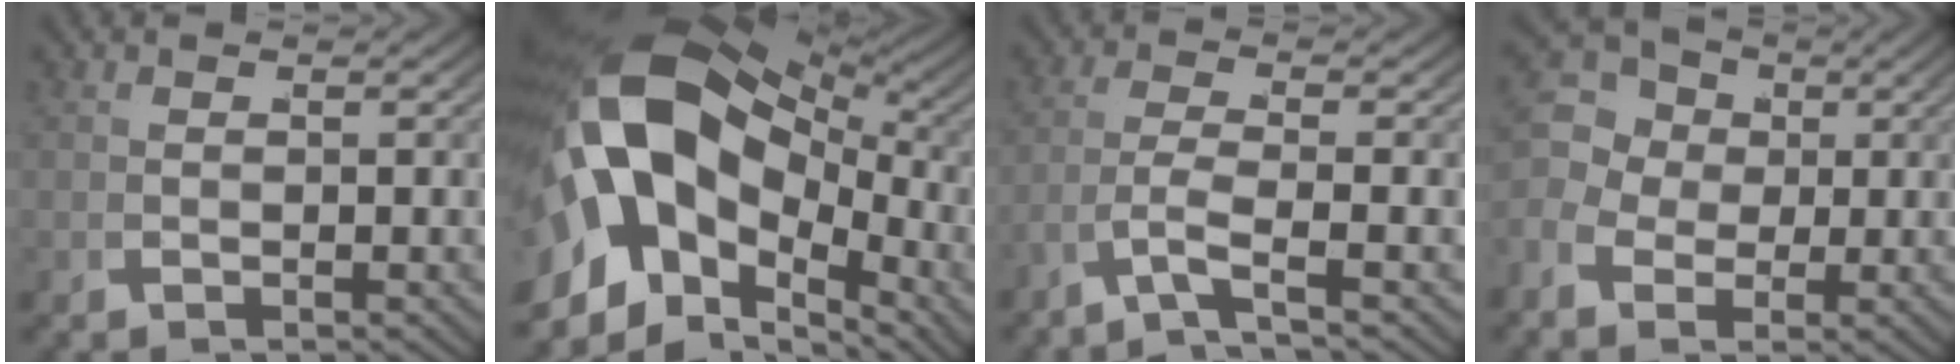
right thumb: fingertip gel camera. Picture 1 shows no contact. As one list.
[{"total": 20.5, "force": [0.1, 14.1, 15.0], "torque": [-0.310, -0.049, 0.021]}, {"total": 3.9, "force": [-1.8, 1.0, 3.3], "torque": [-0.091, -0.018, -0.025]}, {"total": 6.9, "force": [1.6, 5.5, 3.8], "torque": [-0.074, -0.007, 0.020]}]